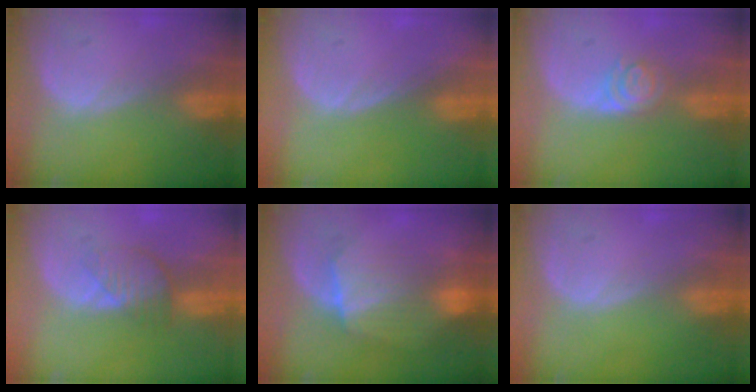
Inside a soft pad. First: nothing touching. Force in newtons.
{"total": 0.0}
{"total": 4.0, "press": 3.6, "slide": 1.6}
{"total": 3.9, "press": 3.7, "slide": 1.4}
{"total": 7.3, "press": 7.3, "slide": 0.2}
{"total": 0.0}